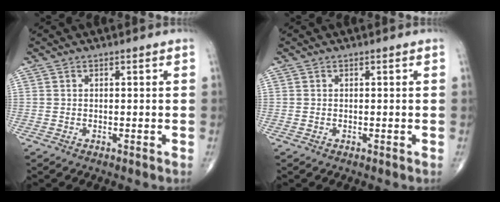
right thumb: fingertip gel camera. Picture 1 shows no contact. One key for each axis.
{"total": 0.0}